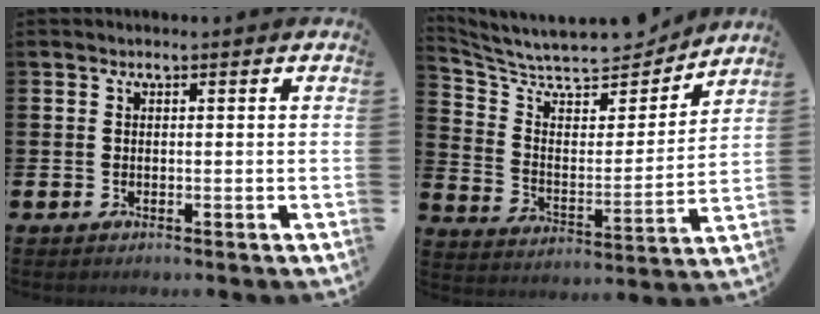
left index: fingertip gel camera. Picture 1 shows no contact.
{"total": 8.7, "force": [8.0, 2.2, 2.5], "torque": [-0.094, -0.060, 0.139]}